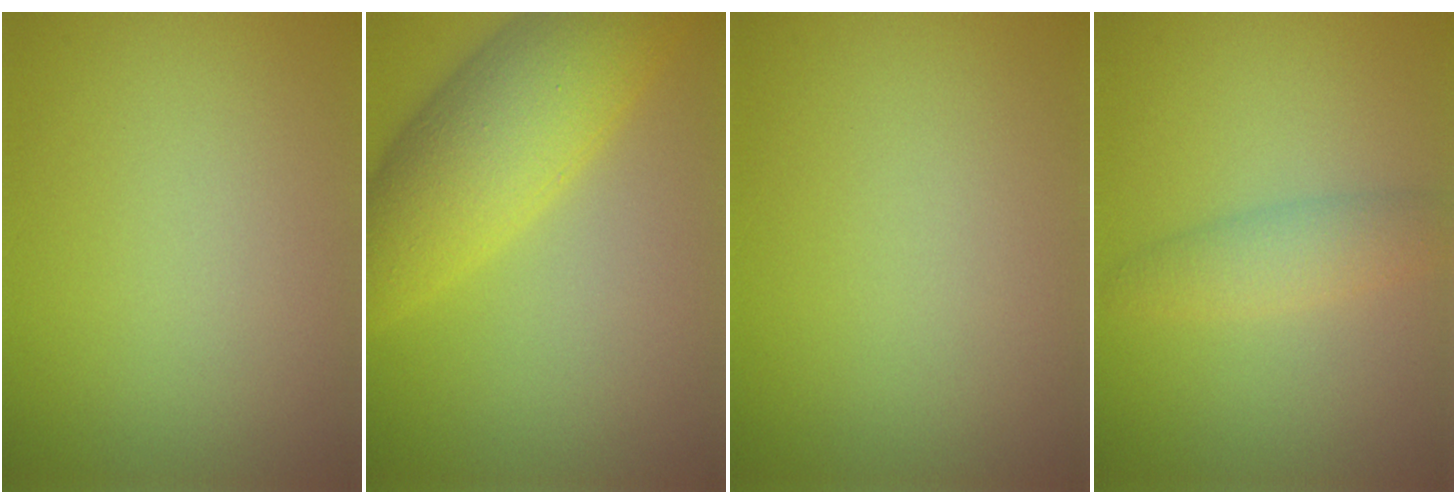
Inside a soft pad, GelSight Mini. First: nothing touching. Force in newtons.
{"total": 8.0, "press": 8.0, "slide": 0.3}
{"total": 0.0}
{"total": 2.5, "press": 2.5, "slide": 0.1}